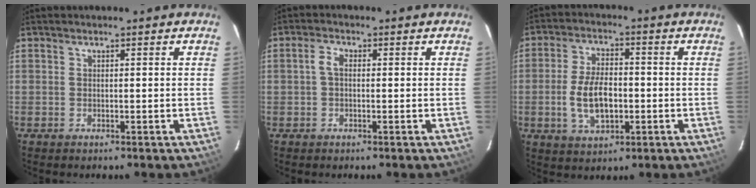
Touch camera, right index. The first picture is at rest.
{"total": 2.2, "force": [0.1, 1.4, 1.7], "torque": [-0.035, 0.009, -0.001]}
{"total": 9.1, "force": [-1.8, 4.7, 7.7], "torque": [-0.156, 0.000, -0.027]}